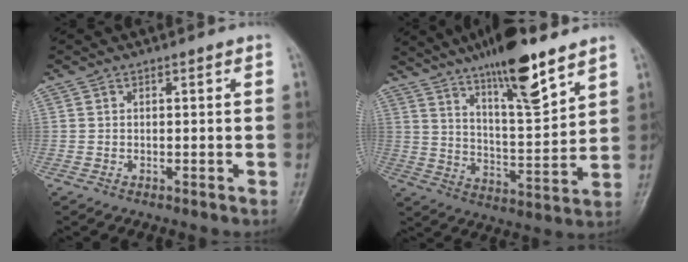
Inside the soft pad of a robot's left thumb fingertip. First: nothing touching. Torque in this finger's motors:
{"motor_torque": [2.39, 1.05, 1.38, -1.39, 0.33]}